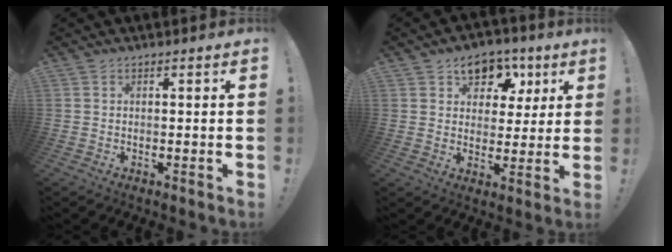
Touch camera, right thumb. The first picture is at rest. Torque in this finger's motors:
{"motor_torque": [-0.12, 0.16, 0.22, 0.33, 0.00]}